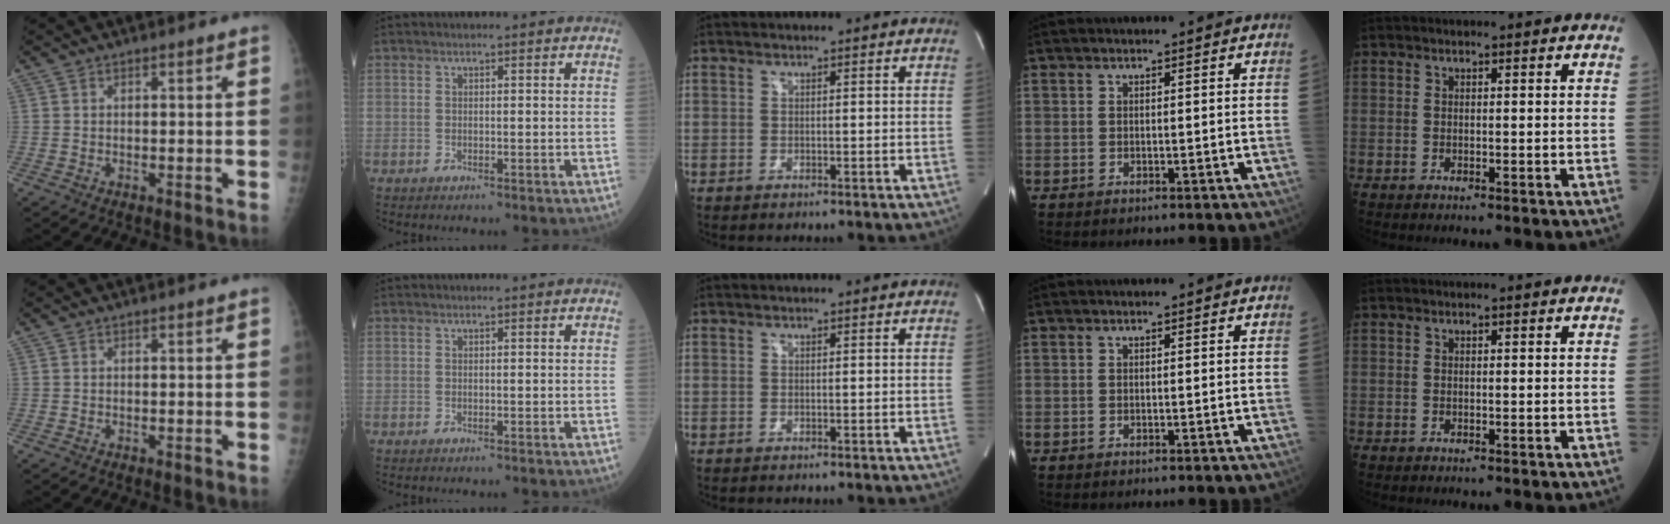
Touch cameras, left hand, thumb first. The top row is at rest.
{}